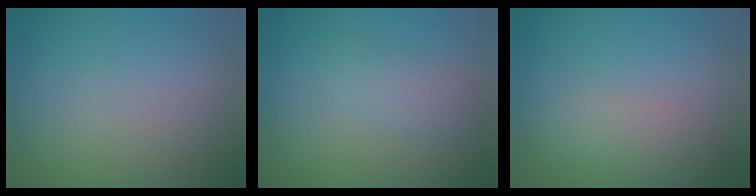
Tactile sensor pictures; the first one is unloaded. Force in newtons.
{"total": 2.0, "press": 2.0, "slide": 0.1}
{"total": 2.7, "press": 2.7, "slide": 0.1}